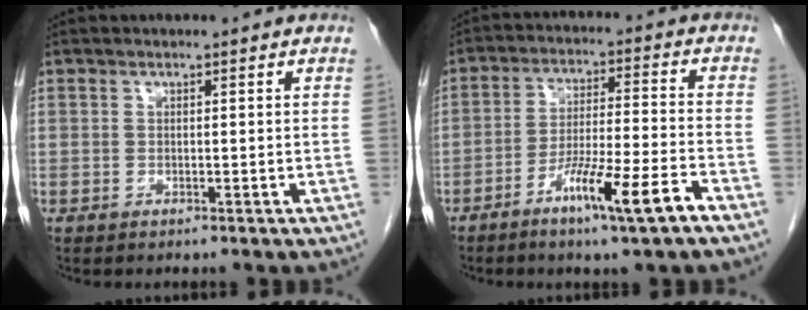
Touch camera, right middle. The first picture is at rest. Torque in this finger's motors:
{"motor_torque": [1.33, -0.81, 0.47, 0.12]}